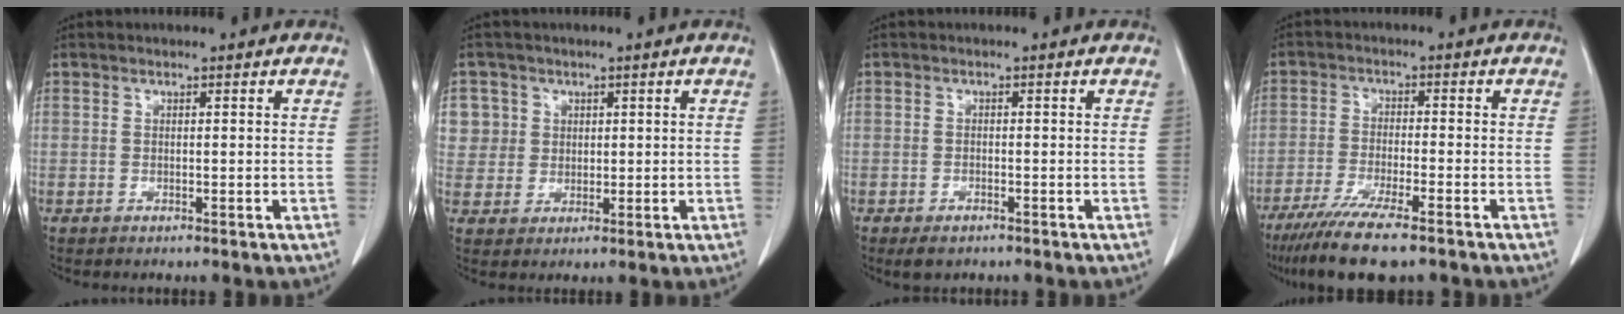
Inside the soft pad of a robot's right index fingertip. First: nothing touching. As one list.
[{"total": 5.6, "force": [1.8, 5.3, 0.0], "torque": [0.013, 0.013, 0.039]}, {"total": 2.4, "force": [-1.7, 1.1, 1.3], "torque": [-0.022, -0.002, -0.020]}, {"total": 10.9, "force": [-8.2, 1.1, 7.1], "torque": [-0.118, -0.026, -0.133]}]